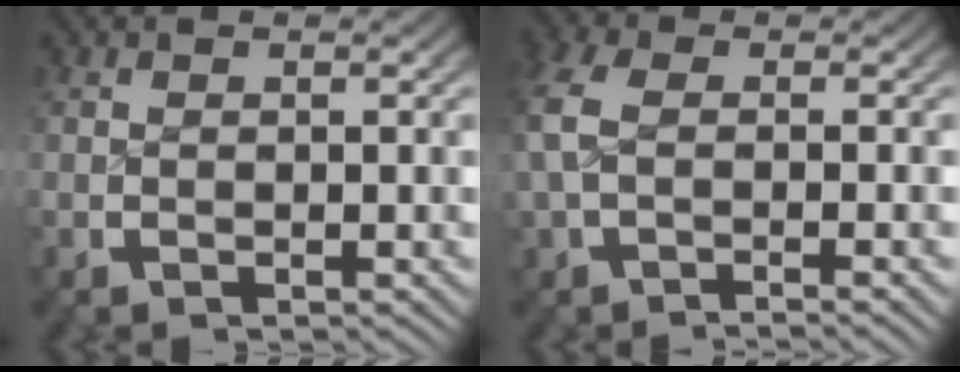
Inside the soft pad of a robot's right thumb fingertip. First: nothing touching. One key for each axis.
{"total": 4.0, "fx": -0.8, "fy": 2.3, "fz": 3.2, "tx": -0.081, "ty": -0.002, "tz": -0.010}